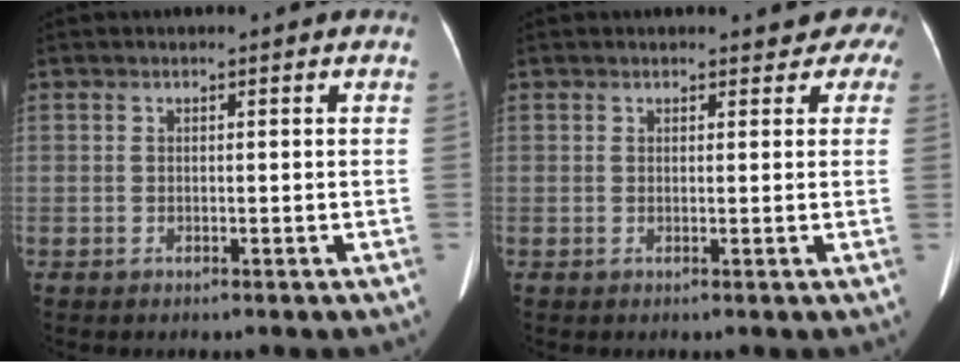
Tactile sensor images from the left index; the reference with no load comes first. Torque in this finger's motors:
{"motor_torque": [0.99, -1.15, 0.16, 0.04]}